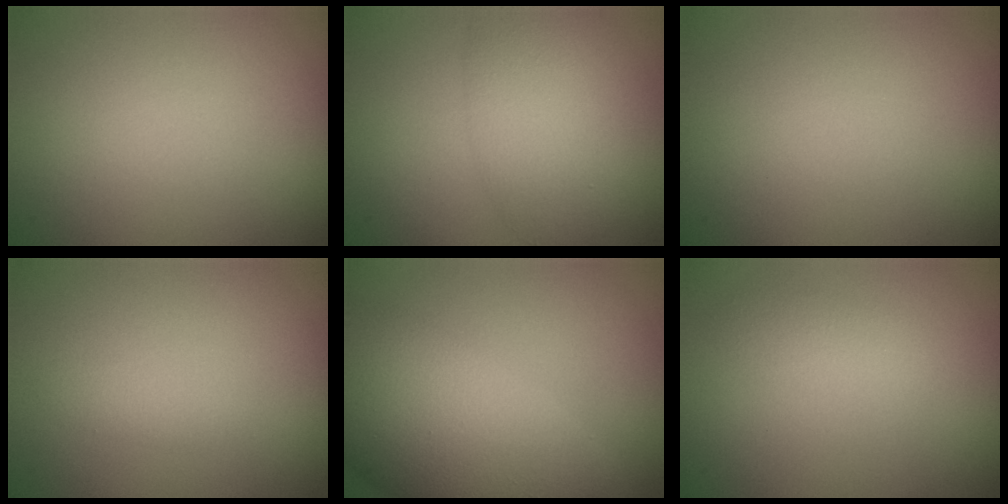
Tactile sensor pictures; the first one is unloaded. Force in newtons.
{"total": 5.1, "press": 5.1, "slide": 0.3}
{"total": 0.0}
{"total": 0.9, "press": 0.9, "slide": 0.0}
{"total": 10.3, "press": 10.3, "slide": 0.4}
{"total": 1.8, "press": 1.8, "slide": 0.1}